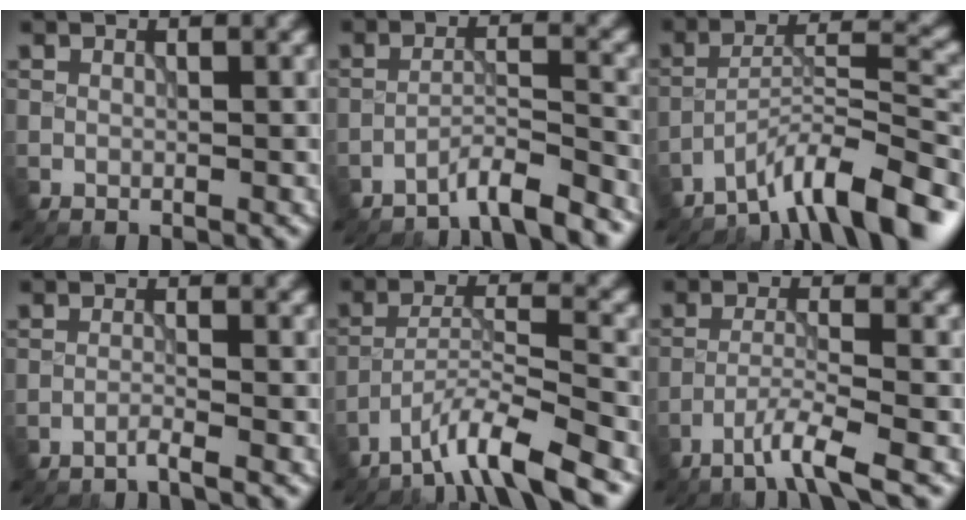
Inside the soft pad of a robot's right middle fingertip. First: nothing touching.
{"total": 4.4, "force": [-3.9, 0.4, 2.0], "torque": [-0.024, 0.009, -0.074]}
{"total": 9.2, "force": [-7.2, 1.7, 5.5], "torque": [-0.076, 0.014, -0.128]}
{"total": 1.3, "force": [-1.1, 0.0, 0.7], "torque": [-0.003, 0.003, -0.033]}
{"total": 6.8, "force": [-5.2, 0.7, 4.3], "torque": [-0.070, 0.002, -0.099]}
{"total": 3.9, "force": [-2.6, 0.1, 2.9], "torque": [-0.049, 0.003, -0.066]}